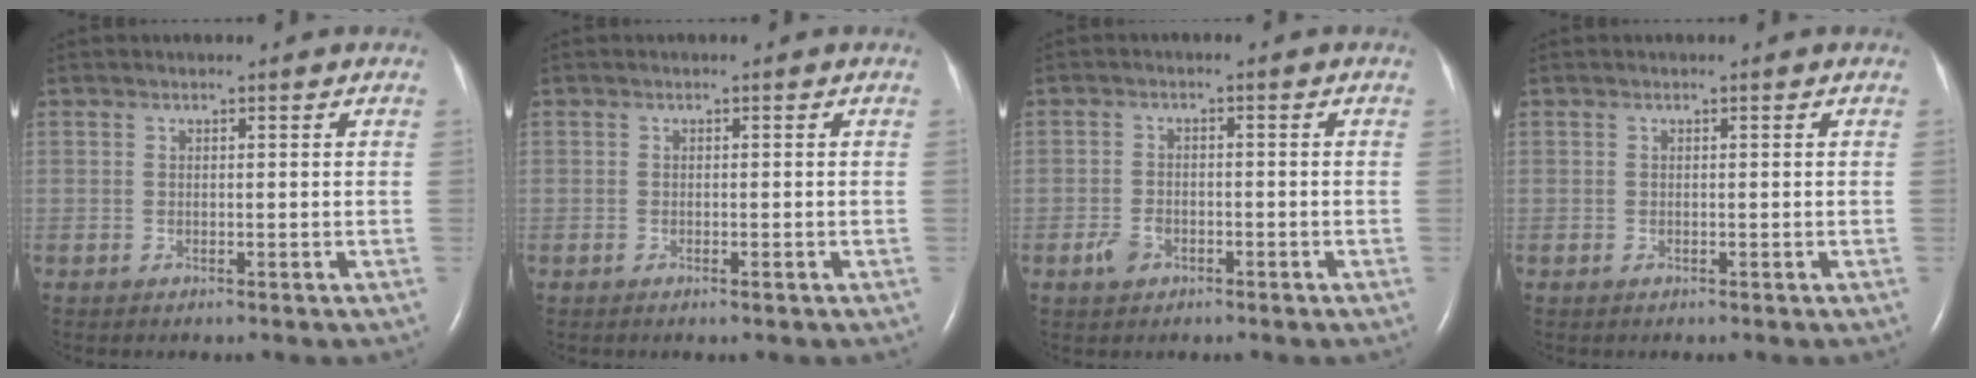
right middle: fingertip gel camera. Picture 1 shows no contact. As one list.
[{"total": 0.6, "force": [-0.4, 0.0, 0.4], "torque": [-0.012, -0.002, -0.005]}, {"total": 2.6, "force": [-1.4, 1.7, 1.4], "torque": [-0.032, 0.002, -0.023]}, {"total": 0.0}]